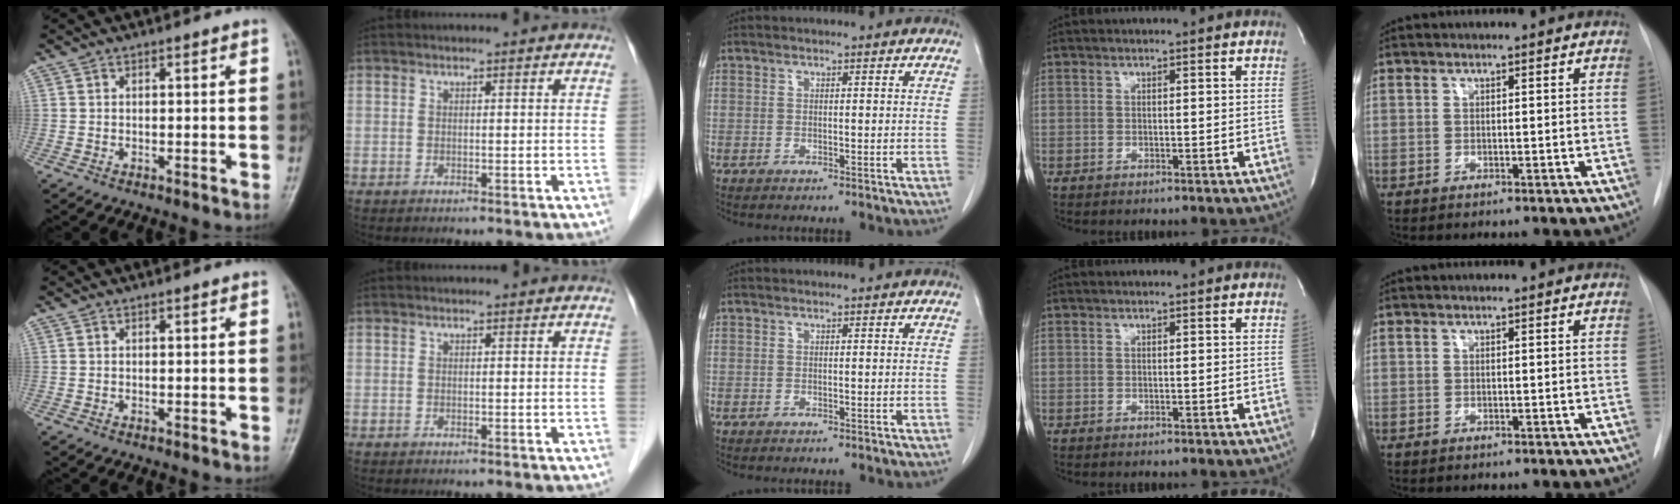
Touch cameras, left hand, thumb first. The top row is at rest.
{}